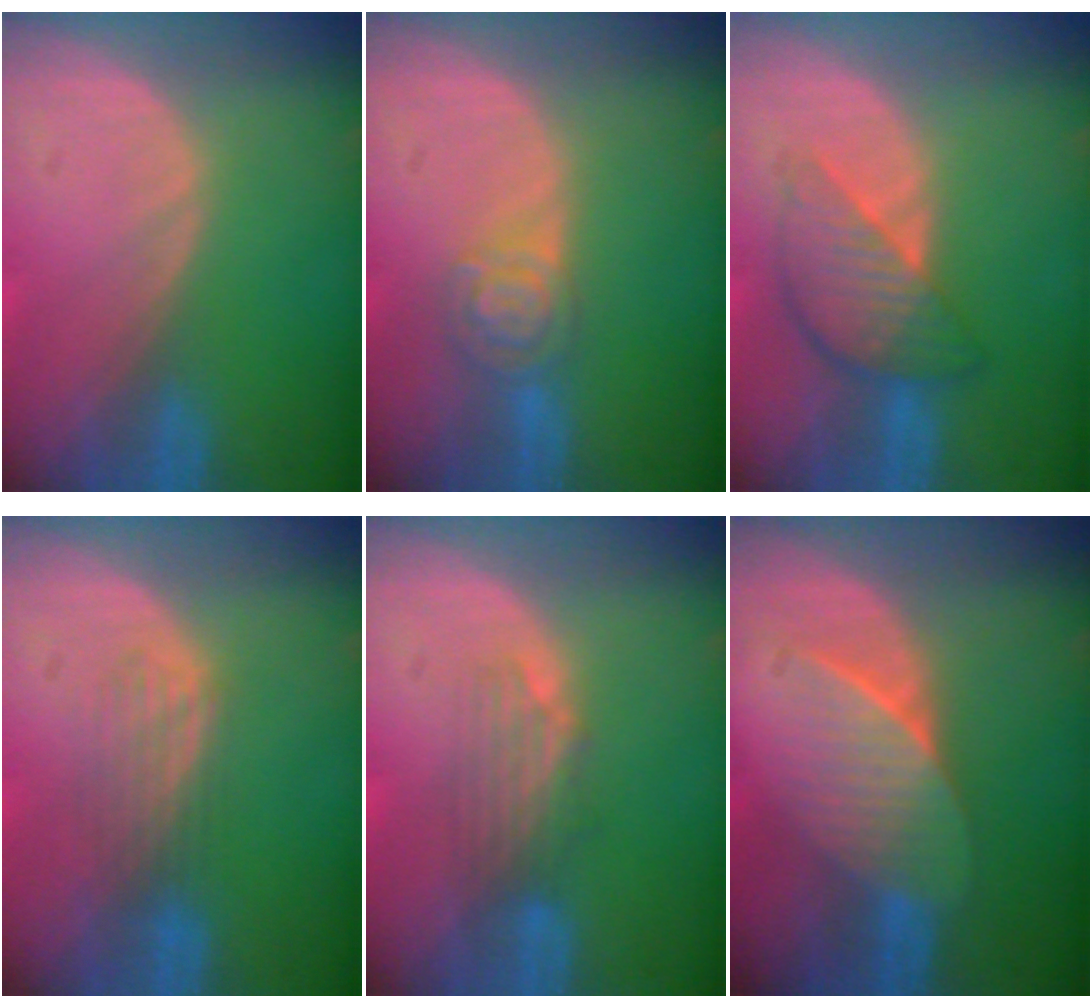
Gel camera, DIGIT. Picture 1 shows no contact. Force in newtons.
{"total": 5.1, "press": 4.5, "slide": 2.5}
{"total": 6.2, "press": 6.2, "slide": 0.3}
{"total": 3.6, "press": 3.2, "slide": 1.7}
{"total": 3.4, "press": 3.3, "slide": 0.9}
{"total": 7.2, "press": 6.6, "slide": 2.8}